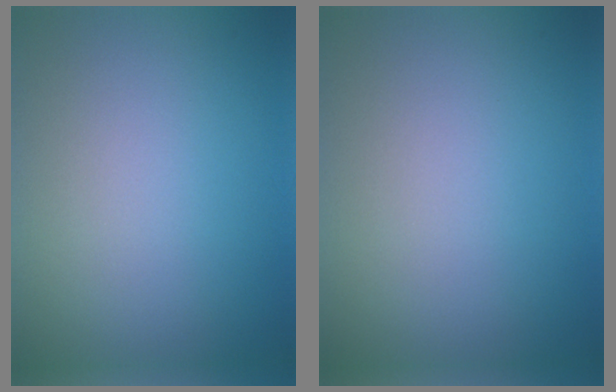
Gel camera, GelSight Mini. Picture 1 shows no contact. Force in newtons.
{"total": 0.0}